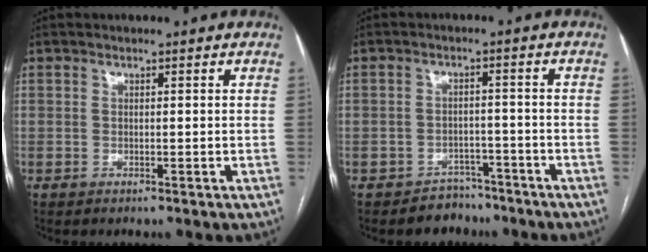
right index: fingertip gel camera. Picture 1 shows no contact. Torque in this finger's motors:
{"motor_torque": [-0.54, -0.51, -0.21, -0.10]}